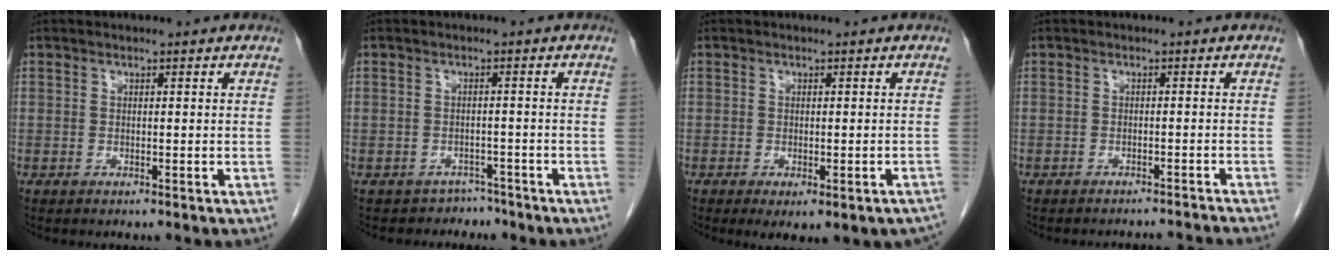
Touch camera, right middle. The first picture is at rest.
{"total": 3.0, "force": [-2.5, 1.3, -1.1], "torque": [0.019, 0.007, -0.037]}
{"total": 7.9, "force": [-5.6, 3.0, 4.7], "torque": [-0.049, -0.002, -0.066]}
{"total": 6.3, "force": [-6.2, -0.9, 0.7], "torque": [-0.003, -0.002, -0.068]}